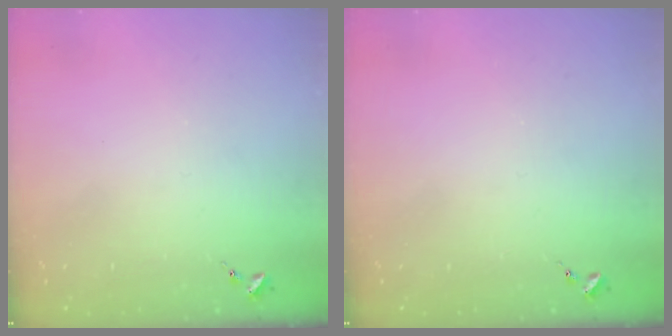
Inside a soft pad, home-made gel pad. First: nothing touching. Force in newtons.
{"total": 0.0}